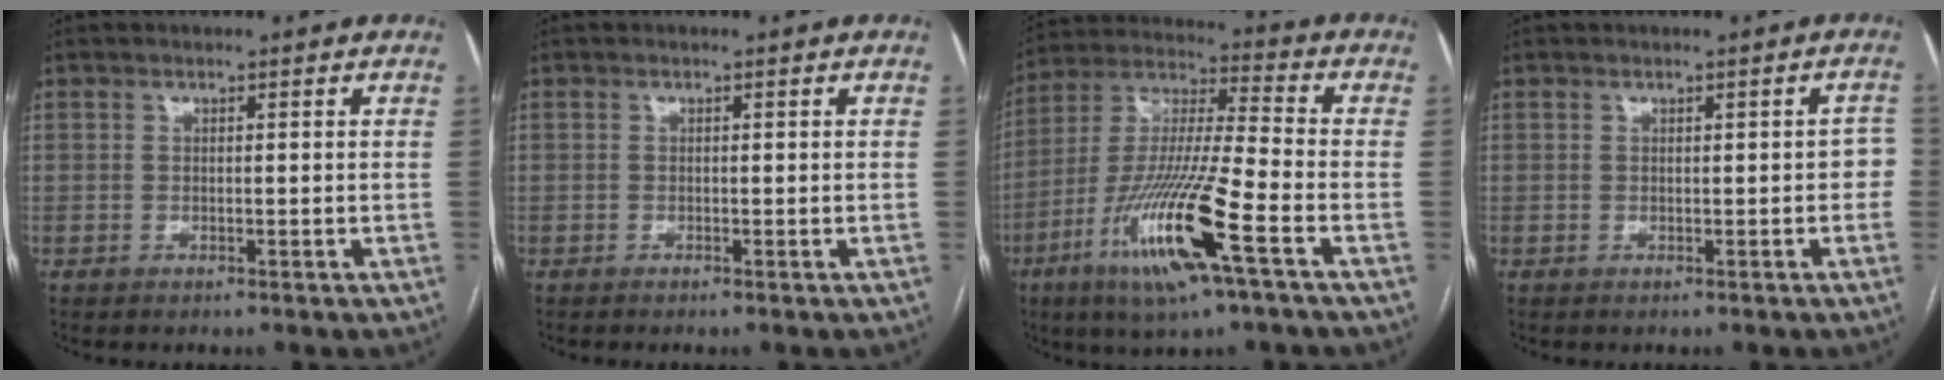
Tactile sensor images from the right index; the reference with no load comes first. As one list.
[{"total": 0.0}, {"total": 17.8, "force": [-7.9, 1.1, 15.9], "torque": [-0.331, -0.023, -0.147]}, {"total": 2.1, "force": [-0.1, 1.1, 1.8], "torque": [-0.007, 0.017, 0.001]}]